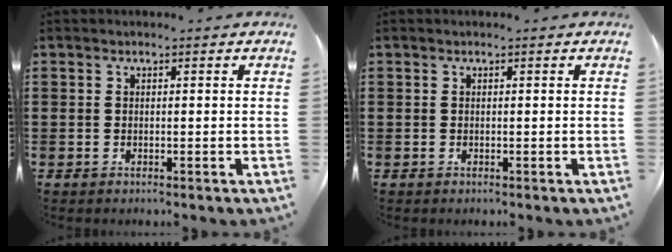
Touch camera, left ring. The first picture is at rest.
{"total": 0.0}